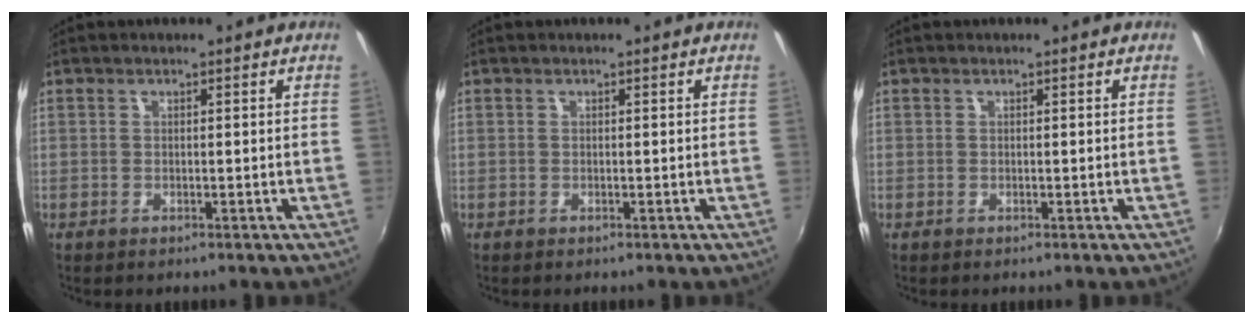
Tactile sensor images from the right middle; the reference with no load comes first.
{"total": 0.0}
{"total": 0.0}